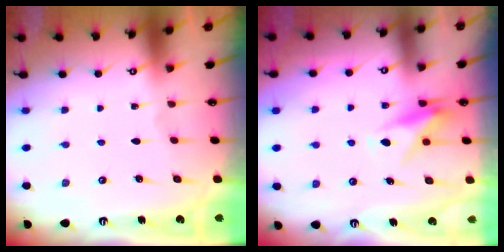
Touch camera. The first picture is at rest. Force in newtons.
{"total": 9.4, "press": 9.4, "slide": 0.7}